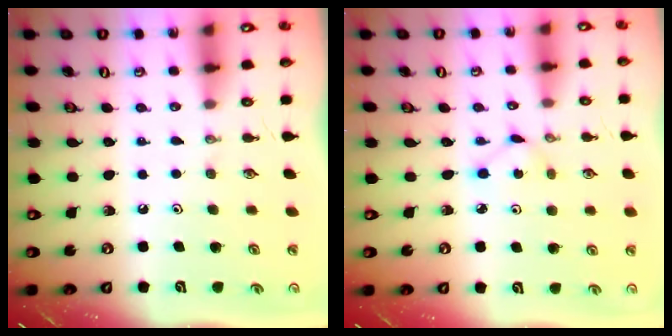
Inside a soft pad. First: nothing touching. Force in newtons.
{"total": 2.8, "press": 2.8, "slide": 0.1}